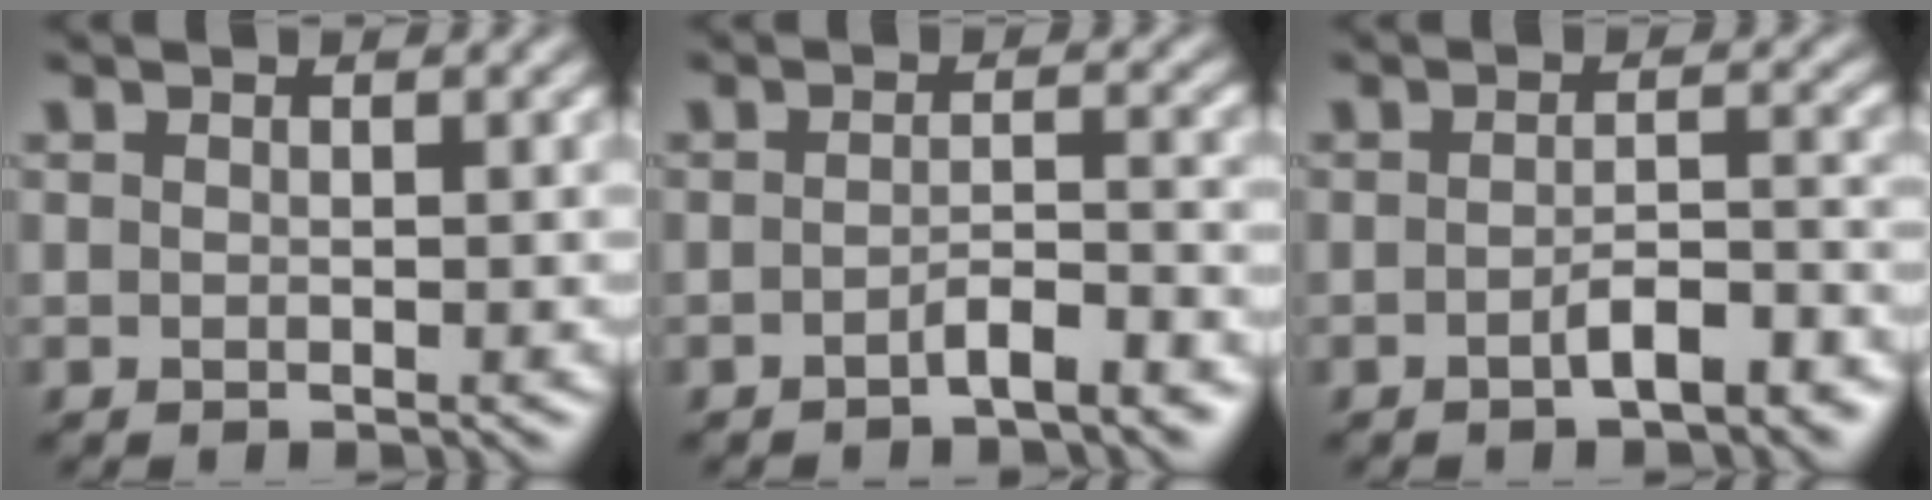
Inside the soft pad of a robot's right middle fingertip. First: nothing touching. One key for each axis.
{"total": 2.7, "fx": -1.7, "fy": 0.6, "fz": 2.0, "tx": -0.032, "ty": 0.008, "tz": -0.032}
{"total": 3.8, "fx": -2.0, "fy": 1.2, "fz": 3.0, "tx": -0.051, "ty": 0.004, "tz": -0.031}